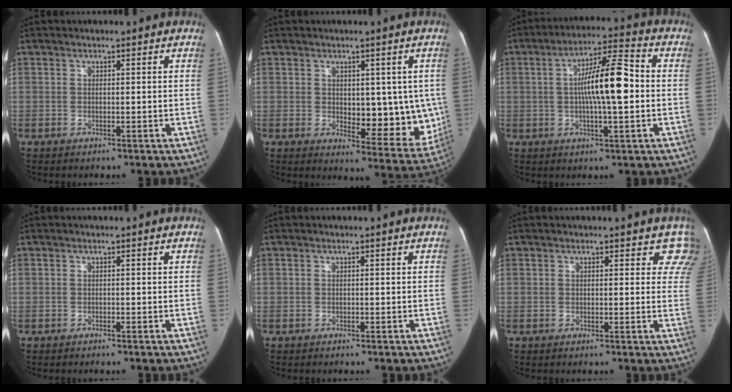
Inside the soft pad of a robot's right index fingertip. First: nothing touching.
{"total": 10.9, "force": [0.3, 5.3, 9.5], "torque": [-0.099, -0.011, 0.017]}
{"total": 11.1, "force": [0.0, 1.7, 11.0], "torque": [-0.190, 0.021, -0.005]}
{"total": 0.5, "force": [-0.5, -0.1, 0.2], "torque": [-0.005, -0.001, -0.010]}
{"total": 0.7, "force": [-0.5, 0.4, -0.1], "torque": [-0.004, 0.004, -0.011]}
{"total": 4.9, "force": [3.8, 2.8, 1.2], "torque": [0.020, -0.007, 0.014]}